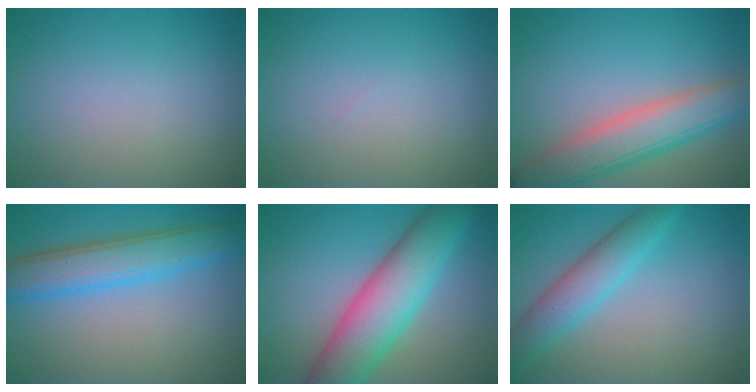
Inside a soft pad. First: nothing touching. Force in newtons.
{"total": 0.0}
{"total": 6.6, "press": 6.6, "slide": 0.4}
{"total": 5.7, "press": 5.7, "slide": 0.2}
{"total": 9.4, "press": 9.4, "slide": 0.2}
{"total": 4.4, "press": 4.3, "slide": 0.2}